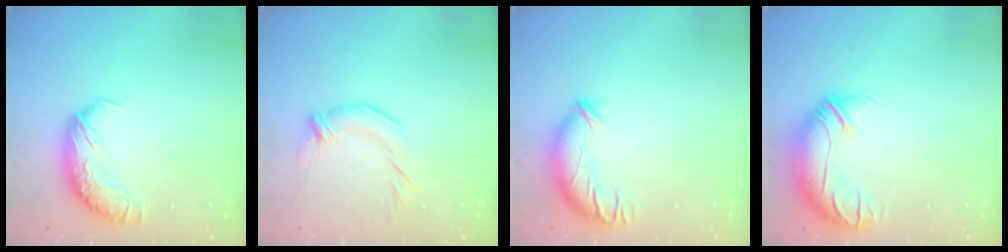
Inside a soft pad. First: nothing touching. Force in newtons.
{"total": 1.4, "press": 0.2, "slide": 1.4}
{"total": 3.8, "press": 3.0, "slide": 2.3}
{"total": 3.0, "press": 1.0, "slide": 2.8}